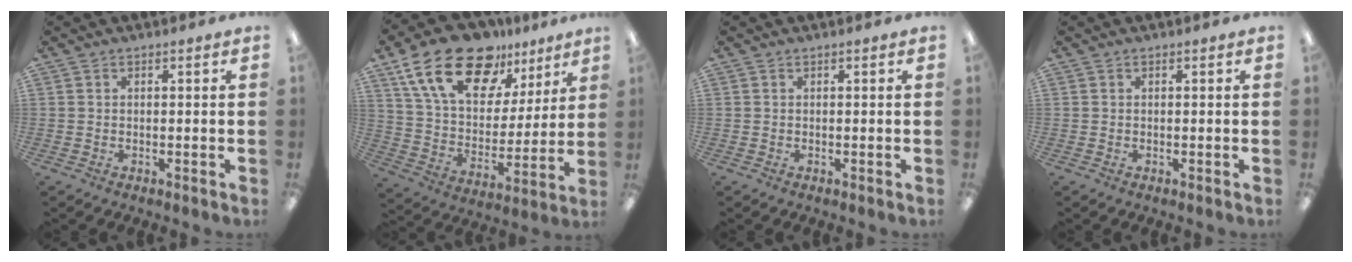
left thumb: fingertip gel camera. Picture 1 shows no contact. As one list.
[{"total": 21.8, "force": [14.1, 11.5, 12.0], "torque": [-0.211, -0.074, 0.253]}, {"total": 0.0}, {"total": 0.0}]